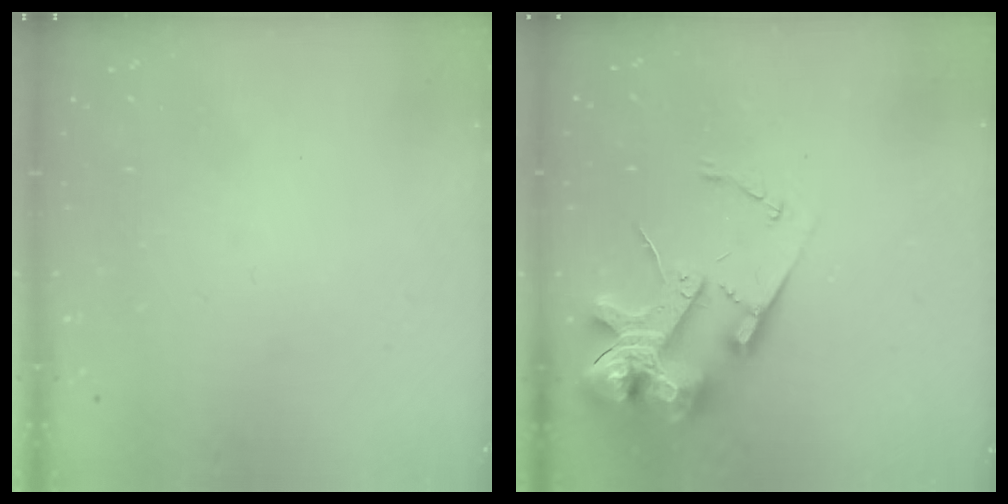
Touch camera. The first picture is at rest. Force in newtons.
{"total": 19.0, "press": 18.8, "slide": 2.9}